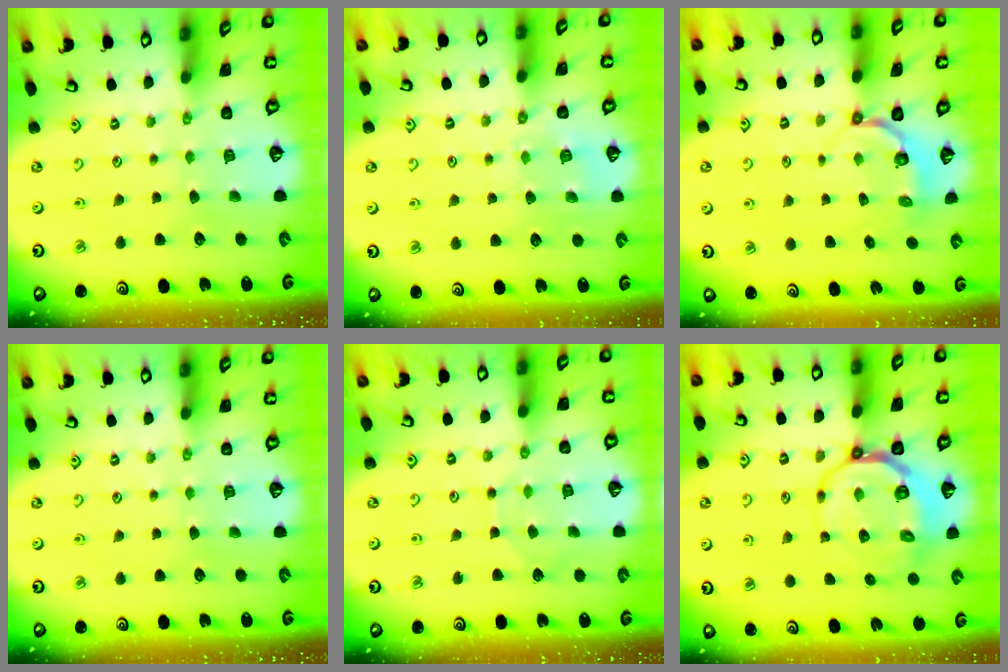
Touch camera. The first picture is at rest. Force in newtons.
{"total": 5.5, "press": 5.4, "slide": 0.9}
{"total": 4.5, "press": 3.6, "slide": 2.6}
{"total": 0.0}
{"total": 5.1, "press": 5.1, "slide": 0.2}
{"total": 10.8, "press": 10.3, "slide": 3.0}